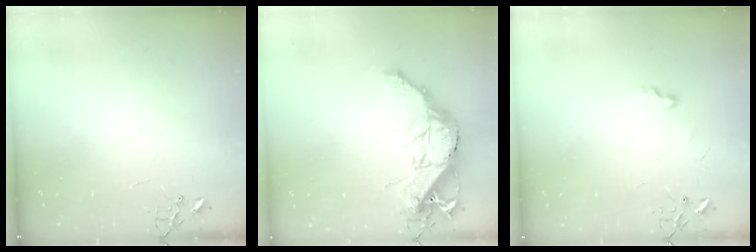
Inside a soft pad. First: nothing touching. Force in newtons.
{"total": 16.4, "press": 16.4, "slide": 1.3}
{"total": 5.3, "press": 5.2, "slide": 0.7}